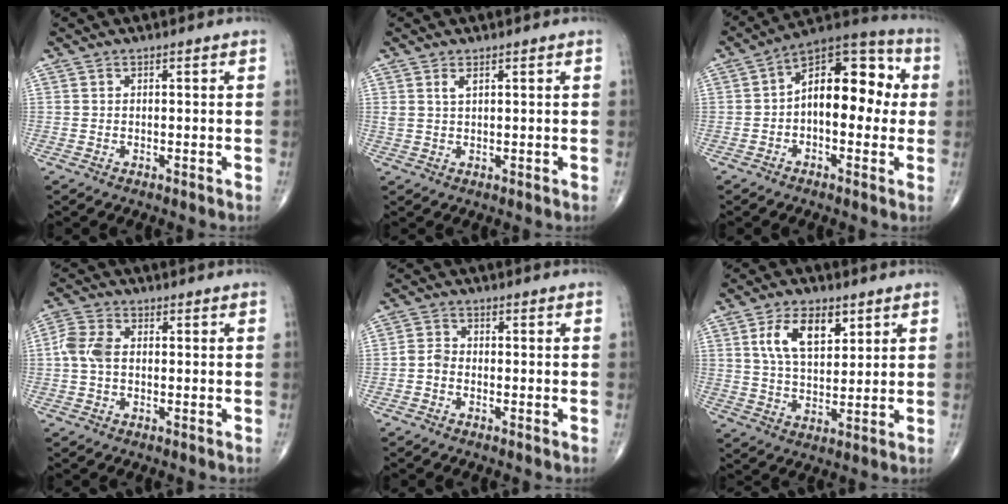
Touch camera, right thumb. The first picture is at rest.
{"total": 1.7, "force": [1.0, 0.6, 1.3], "torque": [-0.029, -0.002, 0.025]}
{"total": 15.2, "force": [0.5, 8.5, 12.6], "torque": [-0.149, 0.043, -0.008]}
{"total": 5.3, "force": [0.1, 3.4, 4.1], "torque": [-0.103, 0.014, -0.005]}
{"total": 2.1, "force": [-0.9, 1.4, 1.3], "torque": [-0.022, 0.007, -0.024]}
{"total": 10.0, "force": [4.3, 5.3, 7.3], "torque": [-0.112, -0.015, 0.080]}